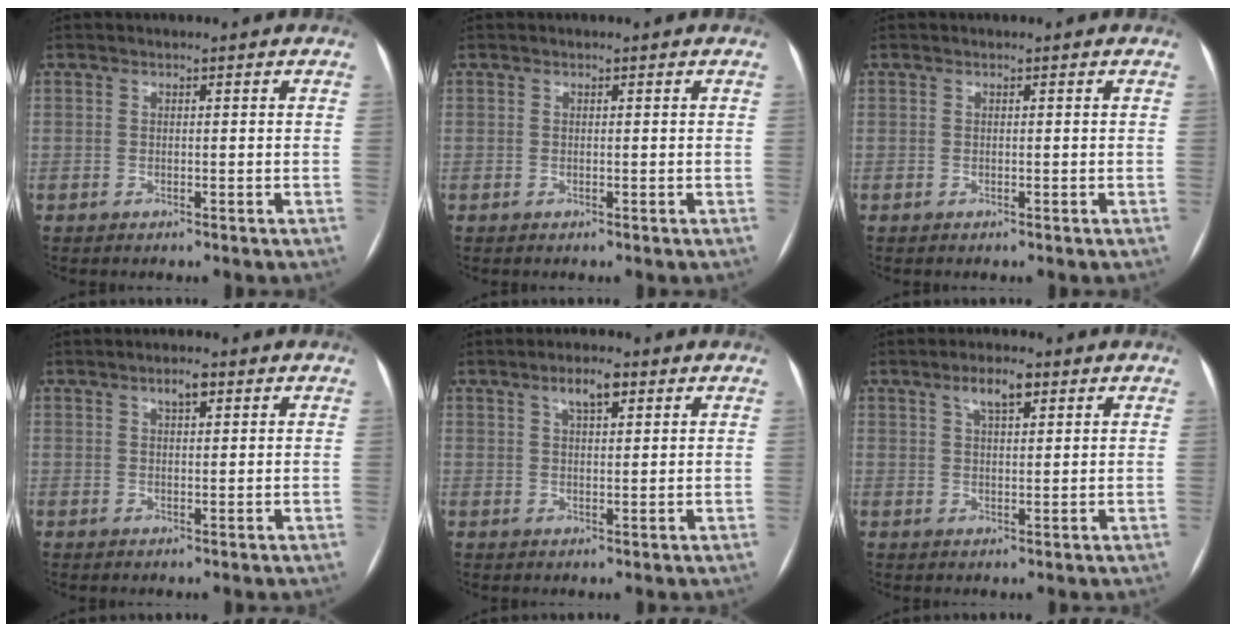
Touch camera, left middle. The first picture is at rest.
{"total": 0.0}
{"total": 0.0}
{"total": 2.4, "force": [1.3, 0.8, 1.8], "torque": [-0.033, 0.005, 0.021]}
{"total": 4.0, "force": [2.2, 1.3, 3.0], "torque": [-0.056, 0.008, 0.038]}
{"total": 4.1, "force": [2.4, 1.3, 3.1], "torque": [-0.058, 0.009, 0.042]}